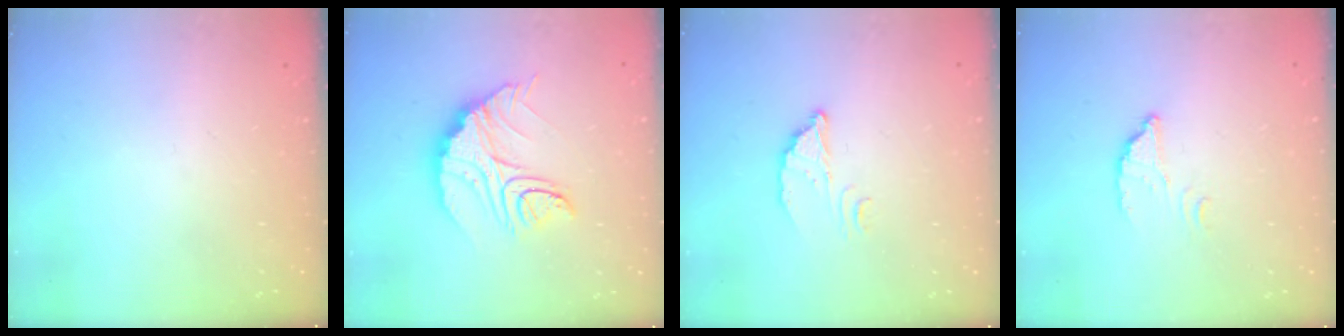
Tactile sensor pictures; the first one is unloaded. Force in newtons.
{"total": 13.0, "press": 13.0, "slide": 0.8}
{"total": 3.4, "press": 3.4, "slide": 0.2}
{"total": 2.7, "press": 2.7, "slide": 0.4}